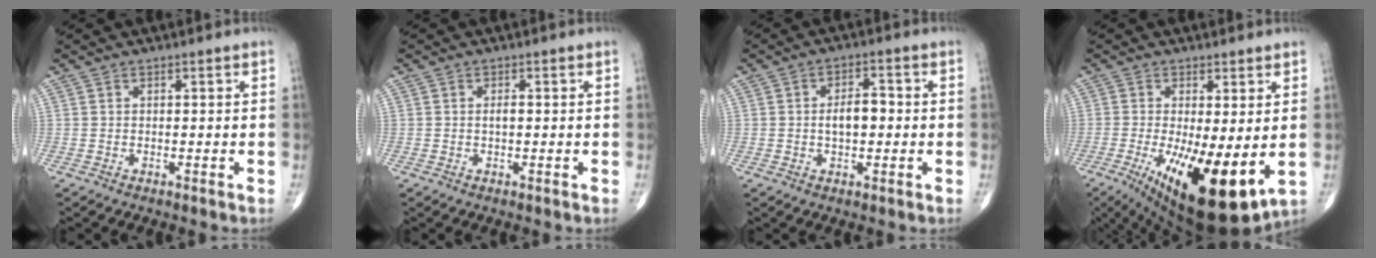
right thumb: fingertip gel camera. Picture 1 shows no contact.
{"total": 1.2, "force": [0.0, 0.5, 1.0], "torque": [-0.018, 0.001, -0.001]}
{"total": 5.4, "force": [-0.3, 2.9, 4.5], "torque": [-0.067, 0.014, -0.007]}
{"total": 17.0, "force": [-3.5, 5.8, 15.5], "torque": [-0.242, -0.032, -0.033]}